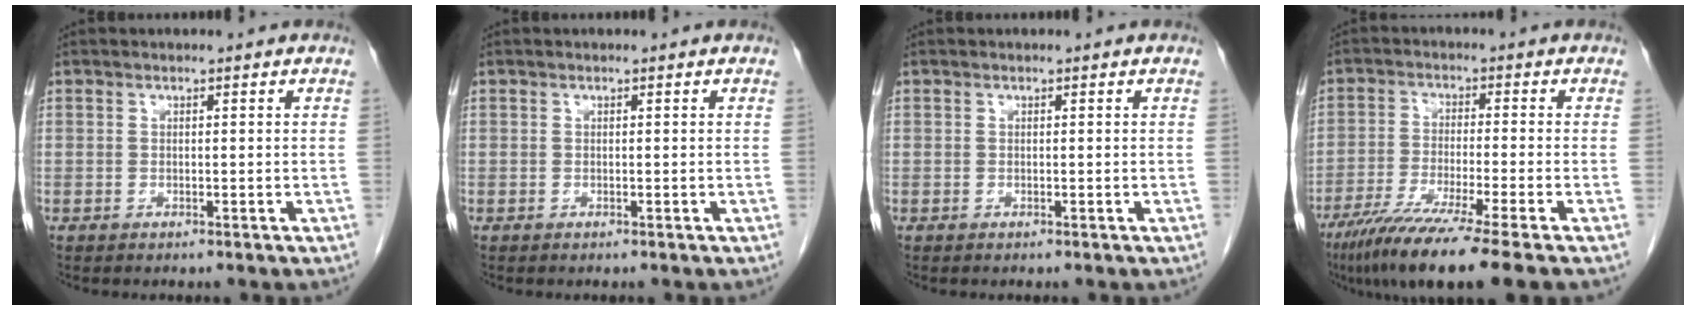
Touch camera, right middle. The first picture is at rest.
{"total": 0.0}
{"total": 0.0}
{"total": 12.2, "force": [-8.8, -1.6, 8.3], "torque": [-0.141, -0.043, -0.143]}